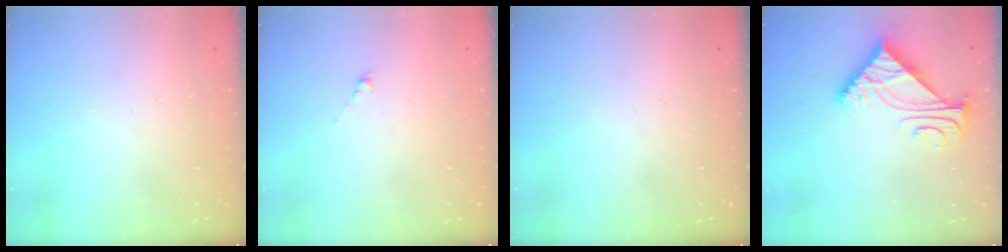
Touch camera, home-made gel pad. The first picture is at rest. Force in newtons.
{"total": 0.5, "press": 0.3, "slide": 0.4}
{"total": 0.0}
{"total": 6.1, "press": 6.1, "slide": 0.7}